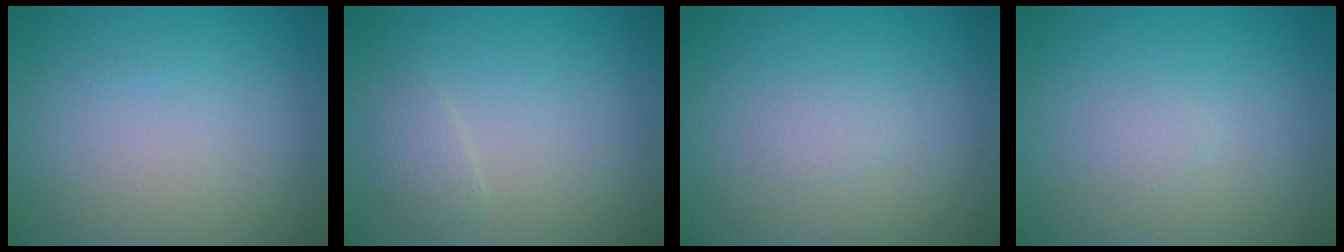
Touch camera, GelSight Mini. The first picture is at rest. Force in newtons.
{"total": 1.2, "press": 1.2, "slide": 0.1}
{"total": 0.8, "press": 0.8, "slide": 0.0}
{"total": 0.7, "press": 0.7, "slide": 0.0}